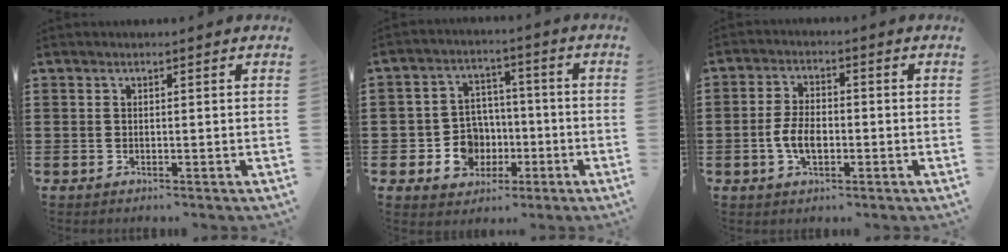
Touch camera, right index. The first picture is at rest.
{"total": 7.7, "force": [-2.1, 6.9, 2.9], "torque": [-0.083, 0.016, -0.029]}
{"total": 5.1, "force": [-1.2, 2.7, 4.1], "torque": [-0.095, 0.000, -0.027]}